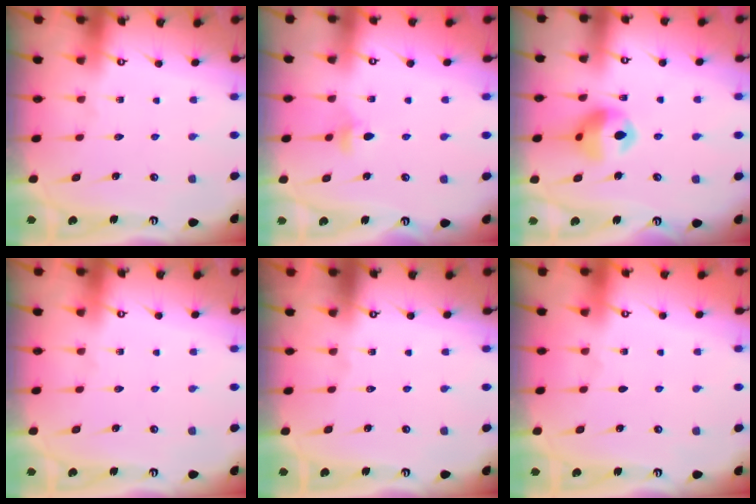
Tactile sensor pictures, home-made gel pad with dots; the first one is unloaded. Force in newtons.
{"total": 3.8, "press": 3.7, "slide": 0.8}
{"total": 11.8, "press": 11.7, "slide": 1.3}
{"total": 0.0}
{"total": 0.0}
{"total": 0.0}